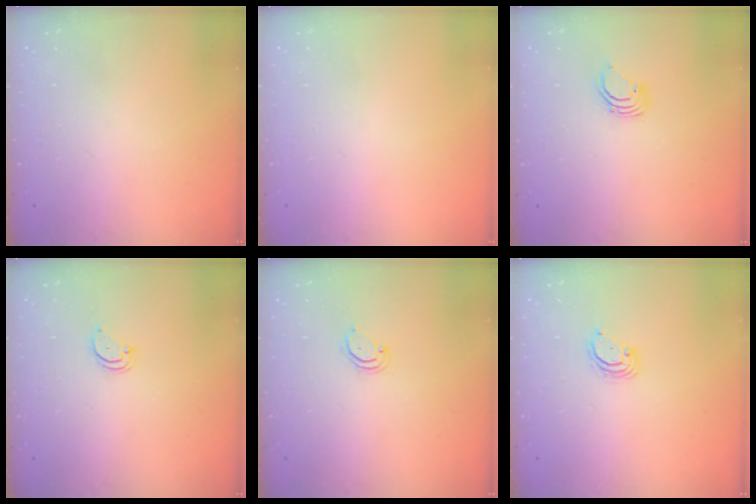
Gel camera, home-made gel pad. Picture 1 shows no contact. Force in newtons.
{"total": 0.0}
{"total": 2.7, "press": 2.7, "slide": 0.1}
{"total": 3.0, "press": 3.0, "slide": 0.3}
{"total": 3.6, "press": 3.6, "slide": 0.3}
{"total": 3.0, "press": 3.0, "slide": 0.2}